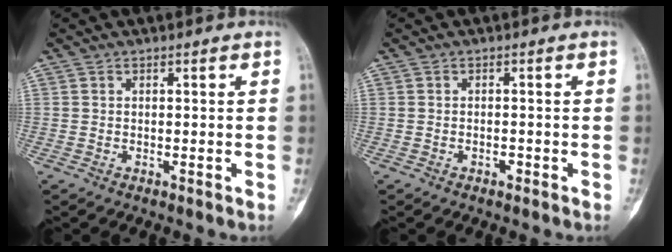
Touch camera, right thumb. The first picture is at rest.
{"total": 1.0, "force": [-0.5, 0.6, 0.6], "torque": [-0.006, 0.004, -0.008]}